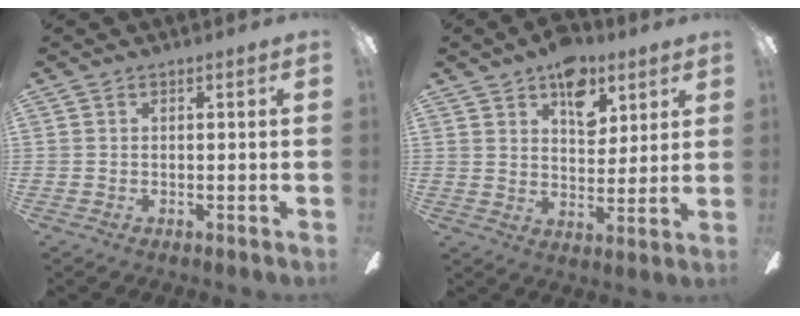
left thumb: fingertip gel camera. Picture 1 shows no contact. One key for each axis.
{"total": 11.0, "fx": 6.6, "fy": 6.6, "fz": 5.9, "tx": -0.067, "ty": -0.022, "tz": 0.114}